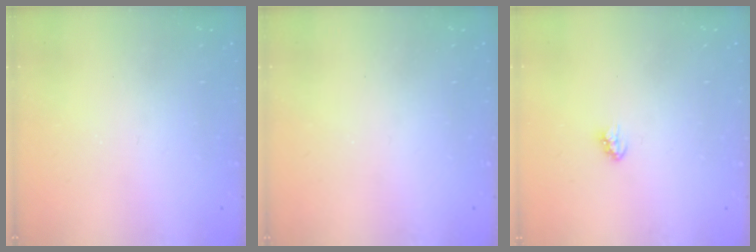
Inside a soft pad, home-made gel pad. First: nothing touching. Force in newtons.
{"total": 0.0}
{"total": 2.9, "press": 2.9, "slide": 0.2}